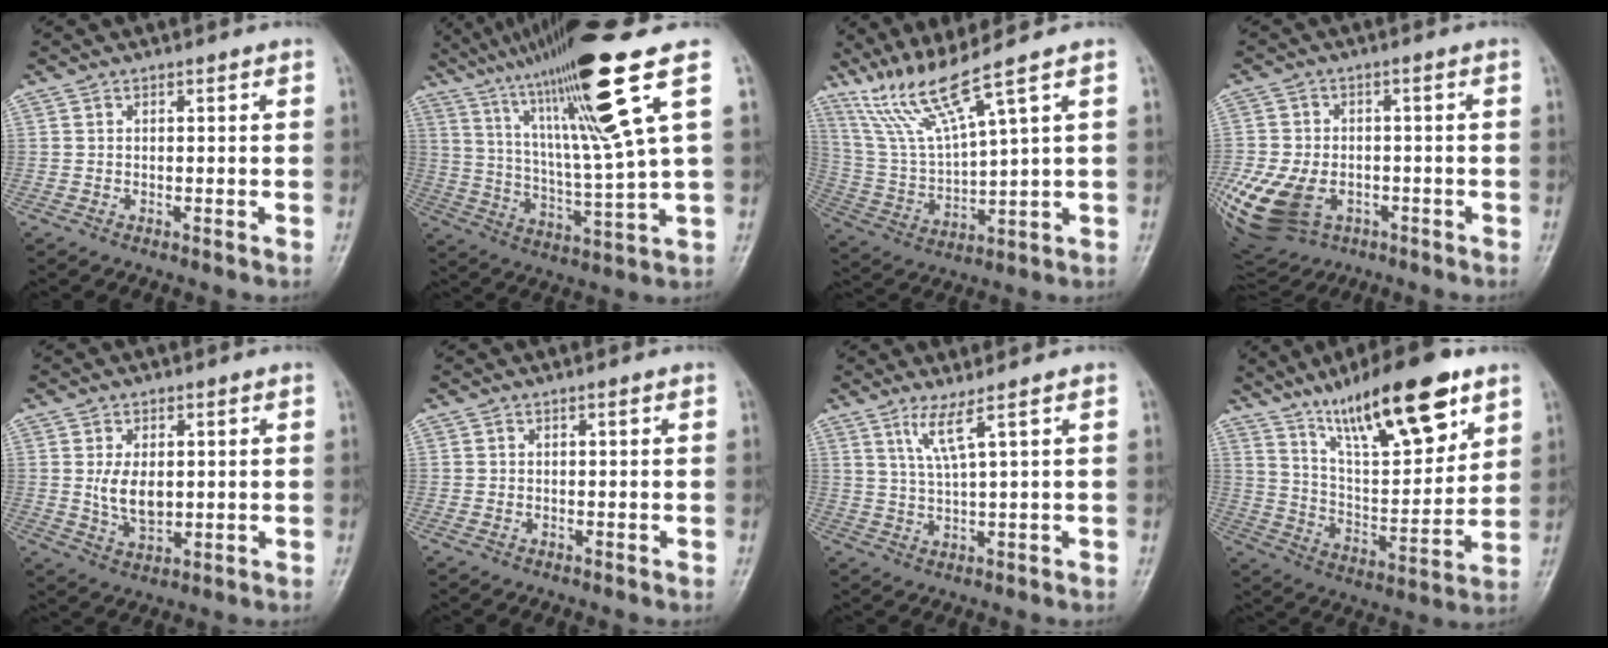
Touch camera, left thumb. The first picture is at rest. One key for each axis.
{"total": 20.4, "fx": 10.6, "fy": 0.2, "fz": 17.4, "tx": -0.288, "ty": -0.039, "tz": 0.183}
{"total": 11.4, "fx": 8.2, "fy": -0.5, "fz": 7.9, "tx": -0.162, "ty": -0.044, "tz": 0.175}
{"total": 20.4, "fx": -7.3, "fy": 14.4, "fz": 12.4, "tx": -0.309, "ty": 0.001, "tz": -0.109}
{"total": 7.0, "fx": 0.6, "fy": 4.2, "fz": 5.6, "tx": -0.089, "ty": -0.008, "tz": 0.019}
{"total": 0.9, "fx": -0.1, "fy": 0.4, "fz": 0.8, "tx": -0.024, "ty": 0.011, "tz": 0.000}
{"total": 4.4, "fx": 2.4, "fy": -0.7, "fz": 3.6, "tx": -0.087, "ty": -0.022, "tz": 0.058}
{"total": 21.2, "fx": 13.1, "fy": 6.2, "fz": 15.4, "tx": -0.216, "ty": -0.055, "tz": 0.229}